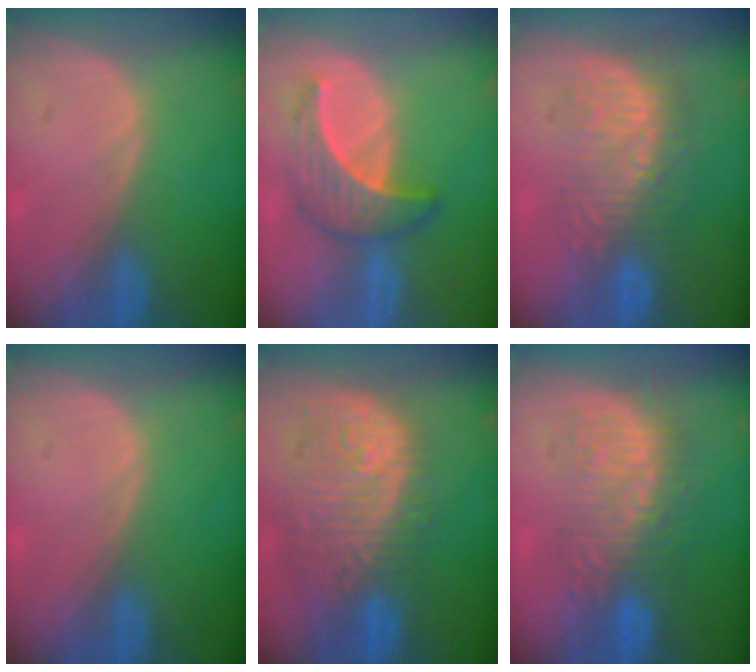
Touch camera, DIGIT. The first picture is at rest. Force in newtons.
{"total": 6.9, "press": 6.3, "slide": 2.9}
{"total": 8.9, "press": 8.7, "slide": 1.9}
{"total": 0.0}
{"total": 12.2, "press": 10.9, "slide": 5.6}
{"total": 8.7, "press": 8.6, "slide": 1.2}